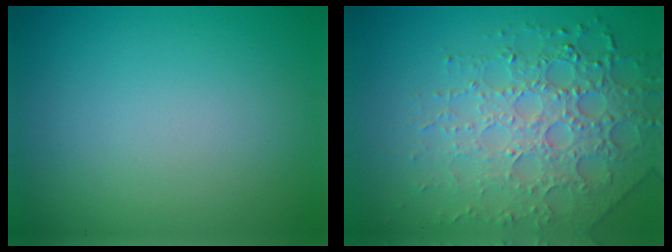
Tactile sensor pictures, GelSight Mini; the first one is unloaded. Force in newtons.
{"total": 7.3, "press": 5.2, "slide": 5.1}